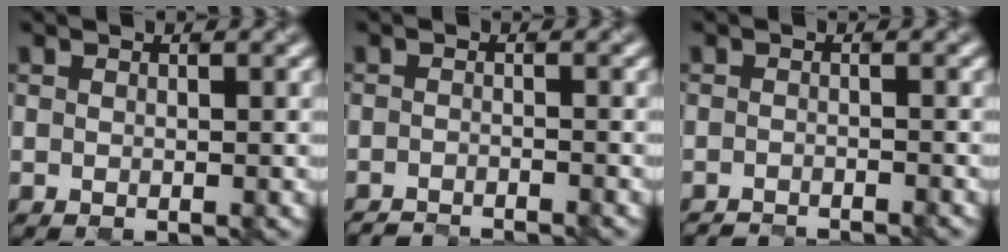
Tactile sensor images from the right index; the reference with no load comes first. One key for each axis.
{"total": 1.7, "fx": -1.7, "fy": 0.1, "fz": 0.3, "tx": 0.013, "ty": -0.004, "tz": -0.032}
{"total": 1.3, "fx": -1.3, "fy": 0.1, "fz": 0.2, "tx": 0.014, "ty": -0.007, "tz": -0.029}